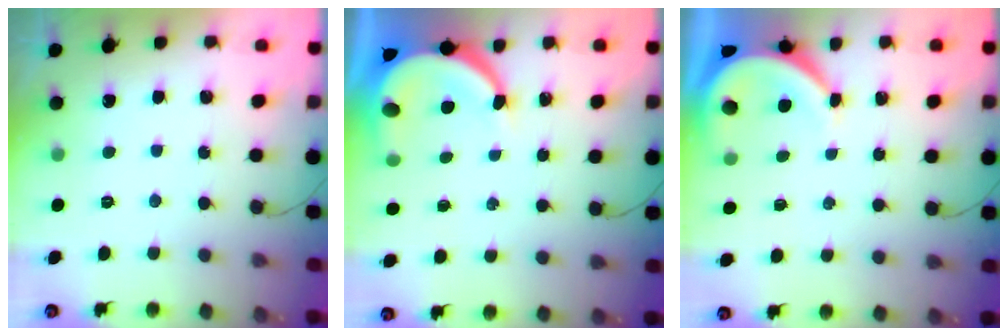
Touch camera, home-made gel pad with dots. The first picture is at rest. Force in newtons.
{"total": 10.5, "press": 10.4, "slide": 1.4}
{"total": 7.0, "press": 7.0, "slide": 0.4}